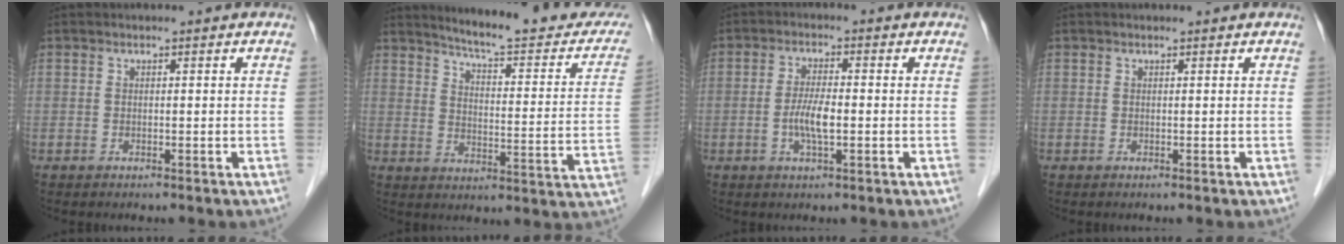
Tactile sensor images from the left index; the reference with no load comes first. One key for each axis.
{"total": 18.8, "fx": 17.0, "fy": 2.1, "fz": 7.8, "tx": -0.097, "ty": -0.066, "tz": 0.201}
{"total": 4.4, "fx": -1.4, "fy": 0.9, "fz": 4.1, "tx": -0.085, "ty": -0.007, "tz": -0.026}
{"total": 0.0}